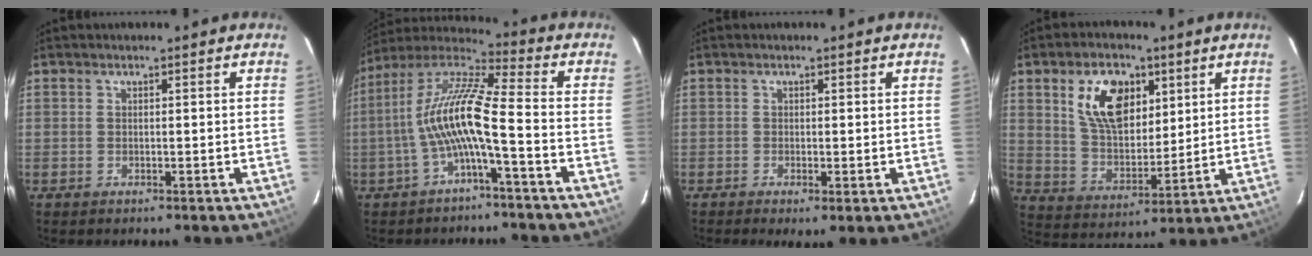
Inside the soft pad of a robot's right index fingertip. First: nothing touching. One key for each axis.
{"total": 11.6, "fx": -3.4, "fy": 1.0, "fz": 11.1, "tx": -0.225, "ty": 0.013, "tz": -0.068}
{"total": 1.3, "fx": -0.3, "fy": 0.4, "fz": 1.2, "tx": -0.026, "ty": -0.007, "tz": -0.006}
{"total": 12.9, "fx": 5.4, "fy": 7.9, "fz": 8.6, "tx": -0.159, "ty": 0.017, "tz": 0.107}